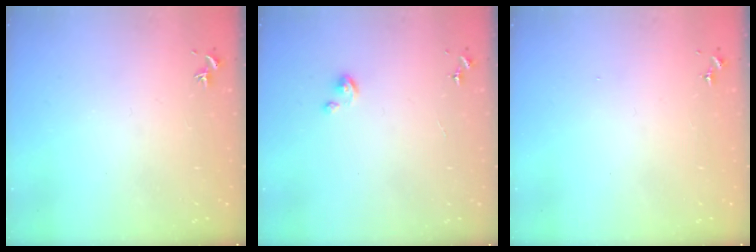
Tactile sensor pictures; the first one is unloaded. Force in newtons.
{"total": 3.3, "press": 3.3, "slide": 0.2}
{"total": 0.0}